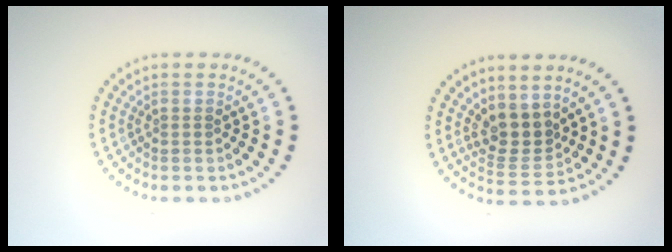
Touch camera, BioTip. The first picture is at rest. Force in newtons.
{"total": 3.2, "press": 2.7, "slide": 1.8}